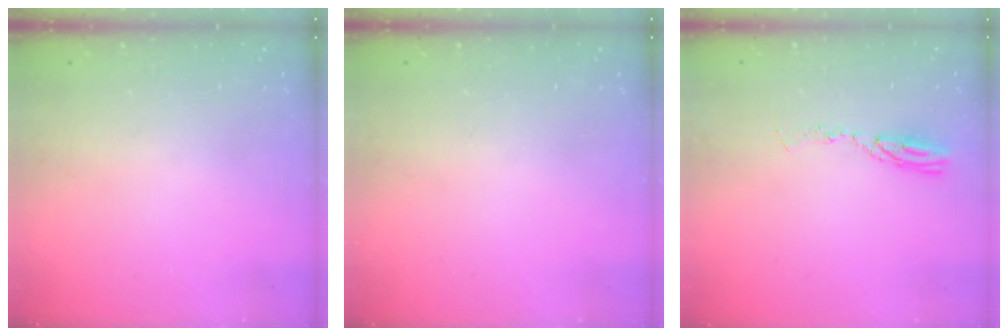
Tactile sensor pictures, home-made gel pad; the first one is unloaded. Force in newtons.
{"total": 0.0}
{"total": 6.5, "press": 6.5, "slide": 0.7}